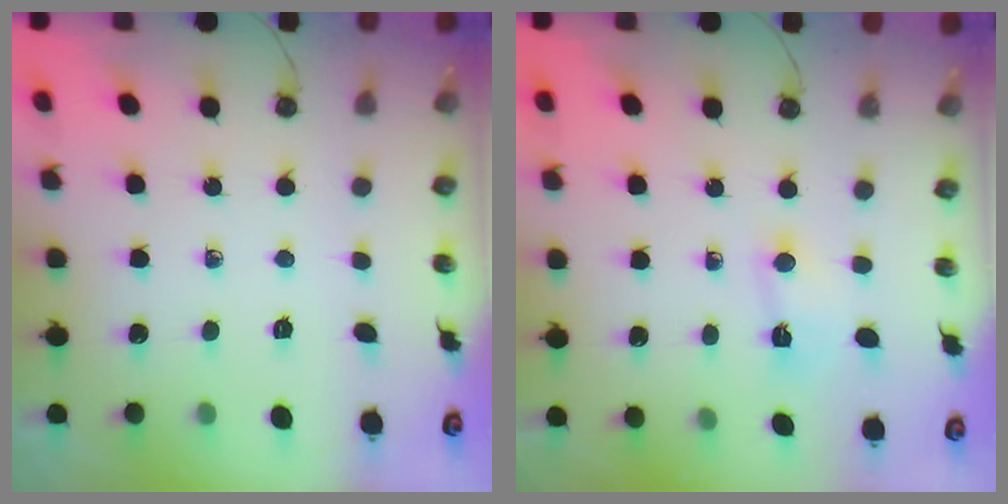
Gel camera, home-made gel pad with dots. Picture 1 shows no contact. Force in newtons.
{"total": 3.5, "press": 3.4, "slide": 0.6}